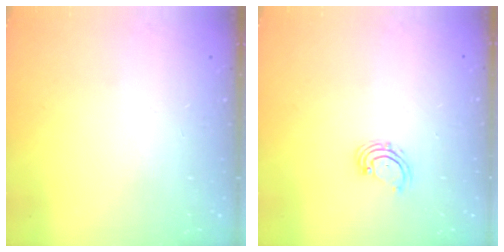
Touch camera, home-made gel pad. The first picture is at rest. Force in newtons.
{"total": 2.5, "press": 2.4, "slide": 0.4}